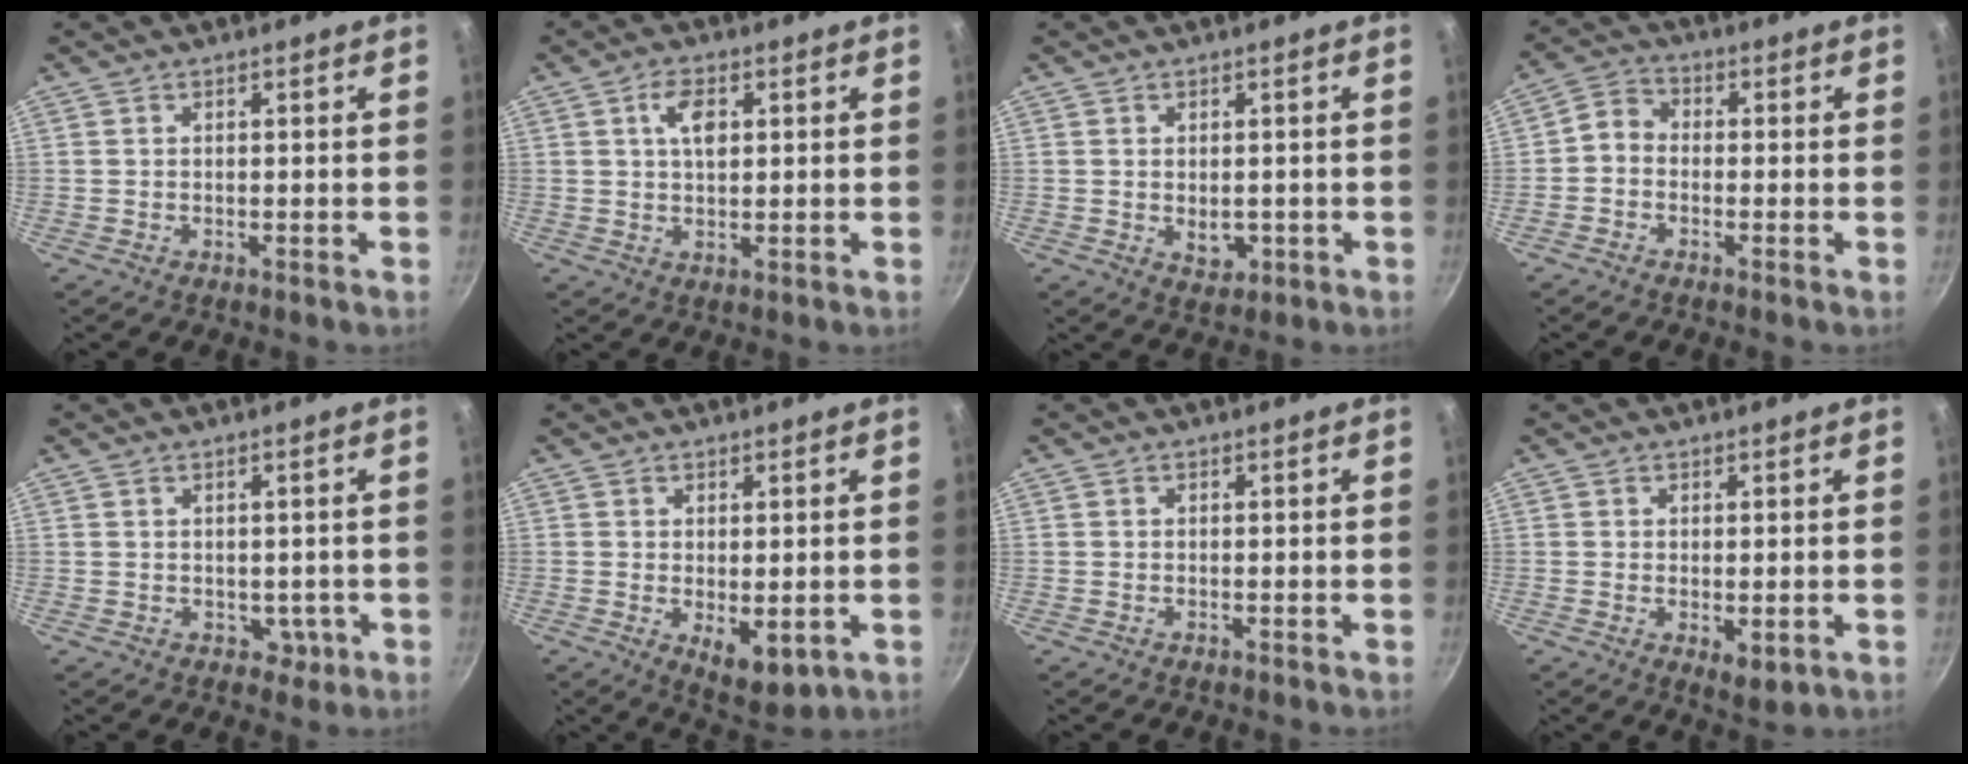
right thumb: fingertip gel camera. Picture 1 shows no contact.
{"total": 5.2, "force": [1.5, 2.8, 4.1], "torque": [-0.060, -0.002, 0.025]}
{"total": 3.4, "force": [-0.4, 2.4, 2.4], "torque": [-0.028, -0.004, 0.002]}
{"total": 3.7, "force": [-1.3, 2.9, 2.0], "torque": [-0.037, 0.025, -0.040]}
{"total": 2.2, "force": [-0.3, 1.9, 1.1], "torque": [0.005, 0.007, 0.005]}
{"total": 6.6, "force": [-0.7, 3.4, 5.6], "torque": [-0.070, -0.020, 0.002]}
{"total": 0.0}
{"total": 3.7, "force": [-0.4, 1.8, 3.2], "torque": [-0.050, -0.016, -0.002]}